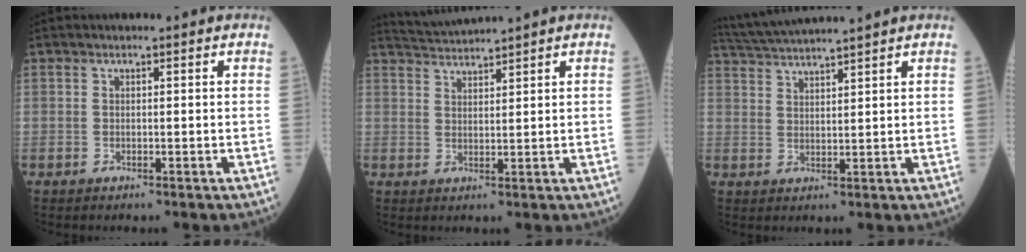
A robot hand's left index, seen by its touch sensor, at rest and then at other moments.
{"total": 3.6, "force": [3.3, -1.3, -0.3], "torque": [-0.004, 0.007, 0.074]}
{"total": 9.0, "force": [8.3, -1.6, 3.1], "torque": [-0.063, 0.023, 0.141]}